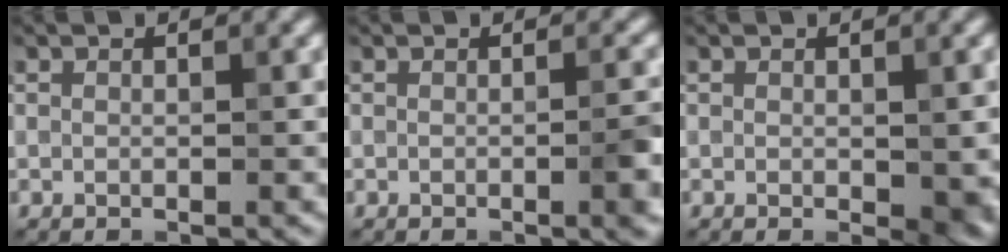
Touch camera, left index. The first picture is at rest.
{"total": 2.7, "force": [-0.5, 0.6, 2.6], "torque": [-0.028, 0.003, -0.009]}
{"total": 2.8, "force": [-0.4, 1.4, 2.4], "torque": [-0.029, -0.009, 0.001]}